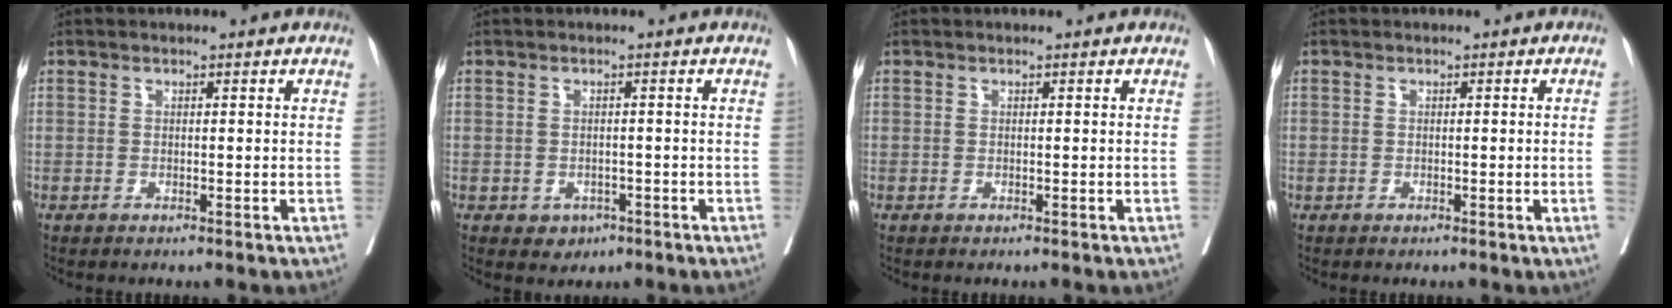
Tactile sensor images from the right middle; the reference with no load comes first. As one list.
[{"total": 2.4, "force": [-1.2, 1.9, 0.8], "torque": [-0.004, 0.006, -0.007]}, {"total": 0.0}, {"total": 0.8, "force": [-0.1, 0.0, 0.8], "torque": [-0.012, 0.003, 0.000]}]